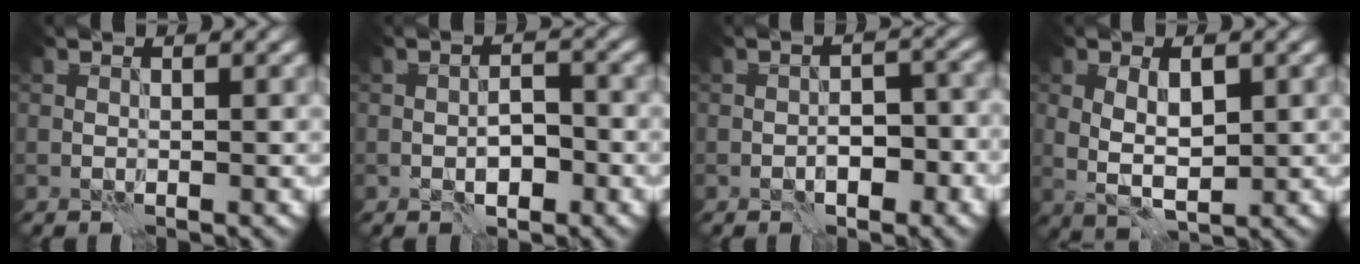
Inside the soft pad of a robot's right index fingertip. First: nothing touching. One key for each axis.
{"total": 2.7, "fx": -1.1, "fy": 1.3, "fz": 2.1, "tx": -0.031, "ty": 0.003, "tz": -0.019}
{"total": 3.3, "fx": -1.5, "fy": 1.5, "fz": 2.6, "tx": -0.031, "ty": 0.009, "tz": -0.023}
{"total": 3.8, "fx": 0.6, "fy": 2.0, "fz": 3.2, "tx": -0.063, "ty": -0.003, "tz": 0.014}